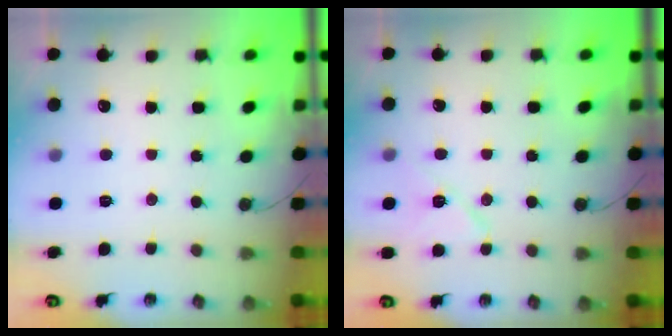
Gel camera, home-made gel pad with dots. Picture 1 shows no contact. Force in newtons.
{"total": 8.8, "press": 8.7, "slide": 1.1}